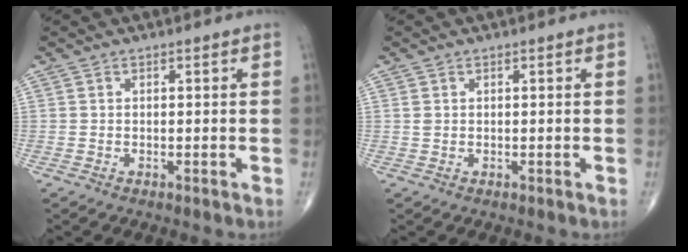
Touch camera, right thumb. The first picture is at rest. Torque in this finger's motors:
{"motor_torque": [0.11, 0.06, 0.19, 0.13, 0.00]}